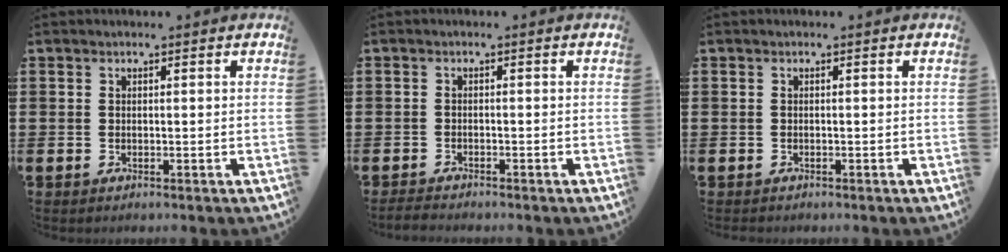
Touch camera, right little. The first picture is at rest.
{"total": 1.1, "force": [-1.1, 0.1, 0.2], "torque": [-0.006, 0.002, -0.022]}
{"total": 0.0}